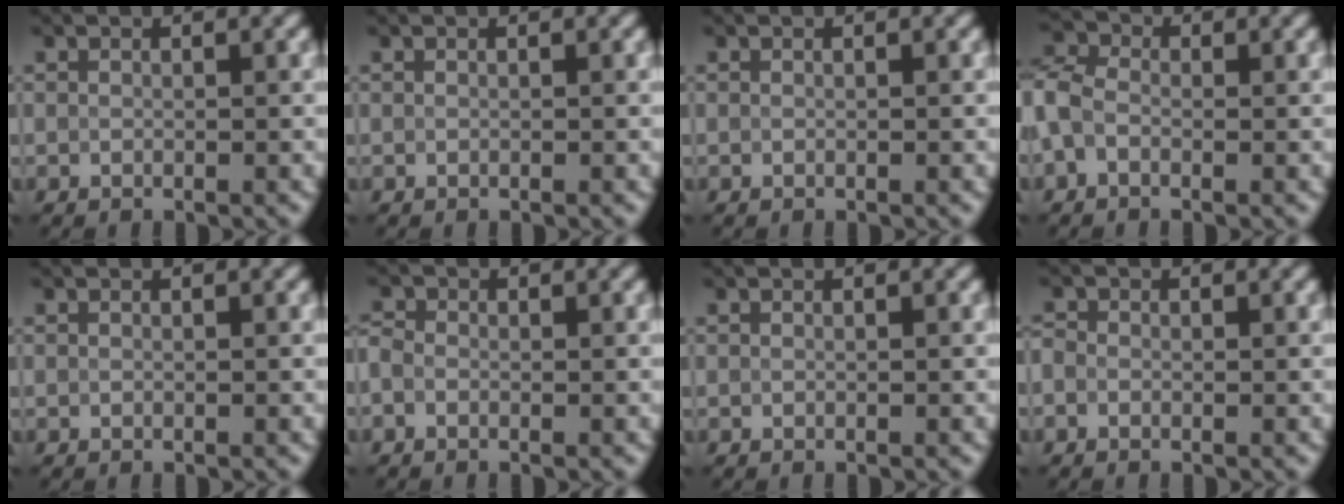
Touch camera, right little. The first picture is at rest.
{"total": 0.0}
{"total": 0.0}
{"total": 3.2, "force": [-0.8, 2.2, 2.1], "torque": [-0.039, 0.013, -0.032]}
{"total": 0.0}
{"total": 0.9, "force": [-0.5, 0.7, 0.4], "torque": [-0.003, 0.002, -0.018]}
{"total": 0.0}
{"total": 0.6, "force": [-0.4, 0.4, 0.2], "torque": [-0.002, 0.001, -0.010]}